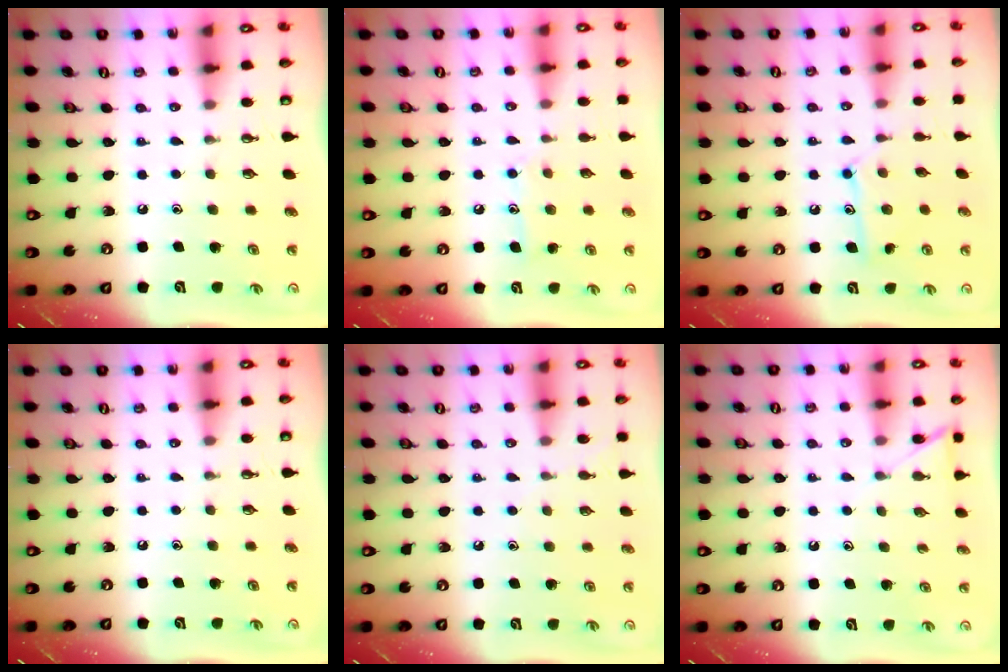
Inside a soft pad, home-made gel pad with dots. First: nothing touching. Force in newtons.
{"total": 7.9, "press": 7.9, "slide": 0.6}
{"total": 10.3, "press": 10.3, "slide": 0.4}
{"total": 0.0}
{"total": 4.1, "press": 4.1, "slide": 0.4}
{"total": 5.2, "press": 5.1, "slide": 0.6}